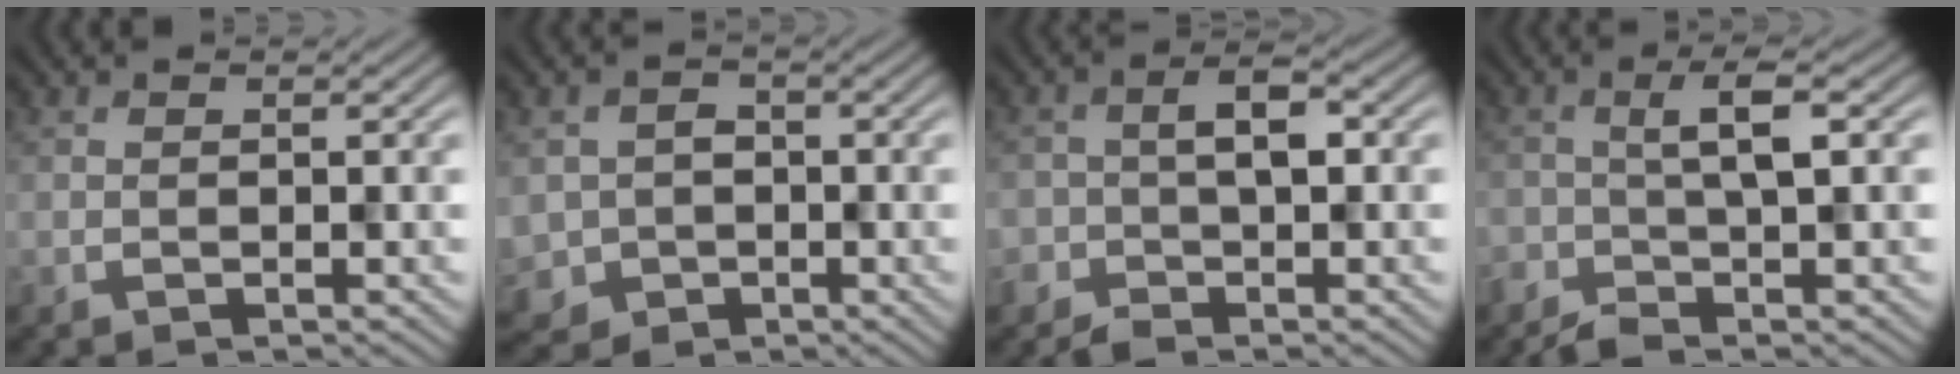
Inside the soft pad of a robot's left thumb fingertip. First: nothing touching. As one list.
[{"total": 4.3, "force": [-1.3, 3.9, 1.1], "torque": [-0.033, -0.014, -0.029]}, {"total": 3.5, "force": [-1.5, 2.2, 2.2], "torque": [-0.036, 0.006, -0.035]}, {"total": 2.7, "force": [-1.1, 0.1, 2.5], "torque": [-0.043, 0.008, -0.033]}]